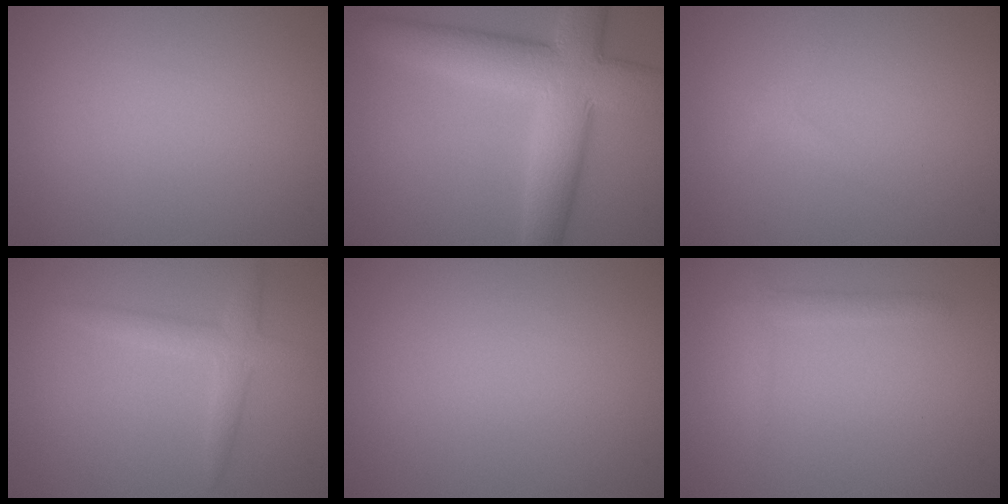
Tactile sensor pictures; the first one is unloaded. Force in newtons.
{"total": 8.9, "press": 8.9, "slide": 0.5}
{"total": 0.8, "press": 0.8, "slide": 0.0}
{"total": 2.5, "press": 2.5, "slide": 0.1}
{"total": 0.0}
{"total": 1.4, "press": 1.4, "slide": 0.1}